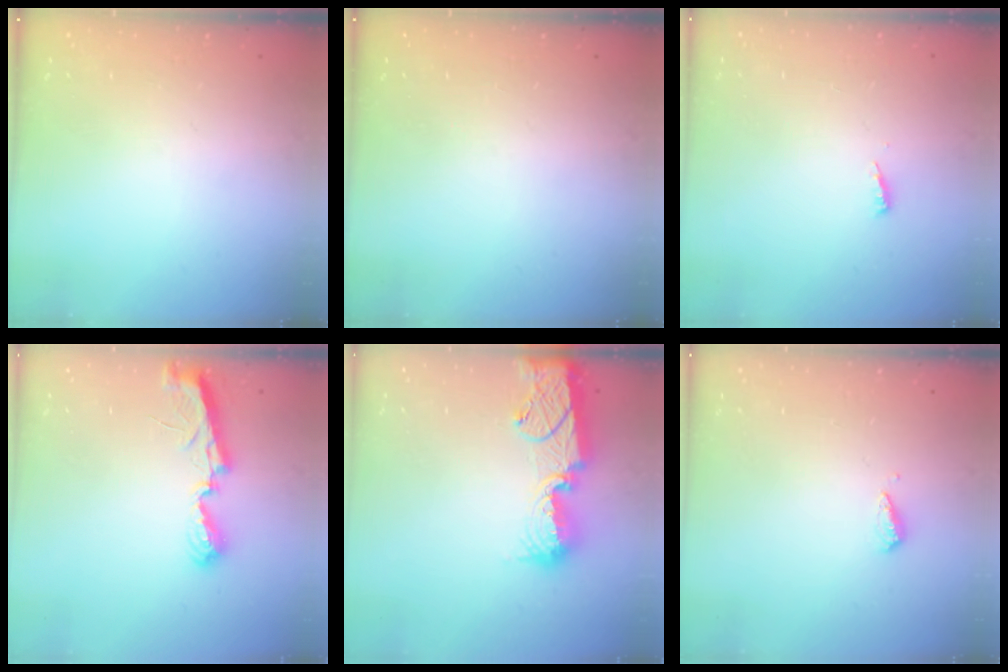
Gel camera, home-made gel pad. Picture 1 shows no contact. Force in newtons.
{"total": 0.0}
{"total": 3.5, "press": 3.4, "slide": 0.3}
{"total": 7.2, "press": 7.2, "slide": 0.1}
{"total": 13.4, "press": 13.2, "slide": 2.3}
{"total": 3.0, "press": 3.0, "slide": 0.2}